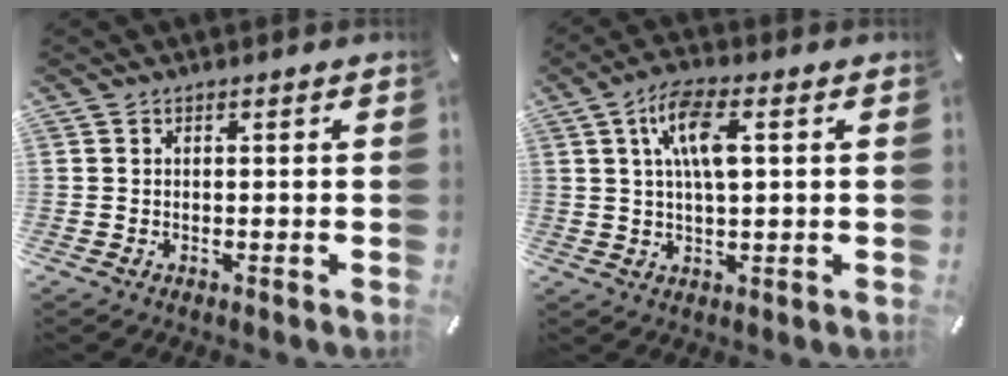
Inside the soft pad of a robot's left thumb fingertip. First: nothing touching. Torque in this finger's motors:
{"motor_torque": [1.52, 1.56, 1.22, -0.45, 0.12]}